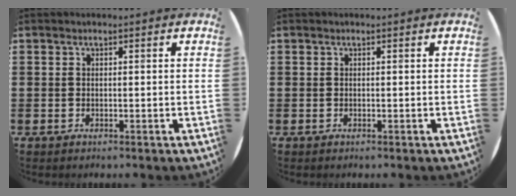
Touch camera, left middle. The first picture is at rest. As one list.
[{"total": 0.0}]